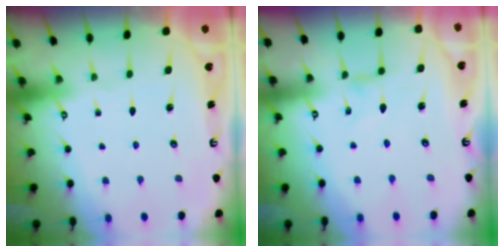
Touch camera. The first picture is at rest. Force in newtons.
{"total": 0.6, "press": 0.6, "slide": 0.2}